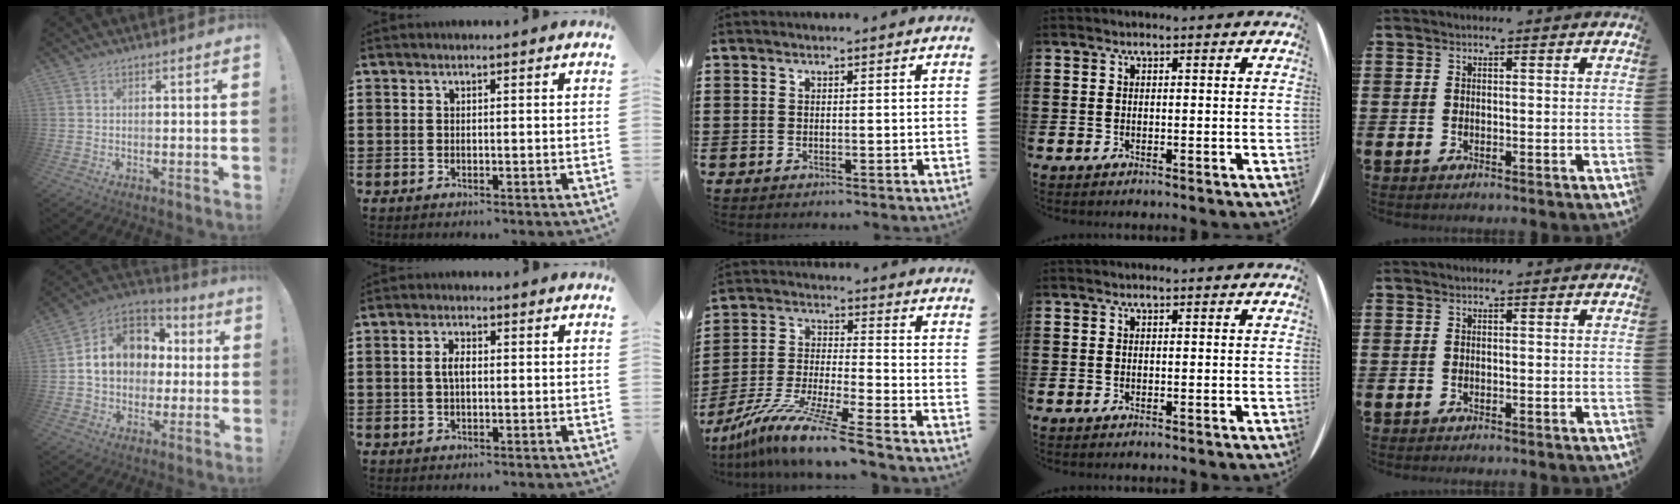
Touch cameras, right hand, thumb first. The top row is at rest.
{"thumb": {"total": 14.0, "force": [2.0, 11.6, 7.6], "torque": [-0.107, 0.000, 0.046]}, "index": {"total": 2.7, "force": [0.1, 1.2, 2.4], "torque": [-0.048, 0.004, 0.000]}, "middle": {"total": 10.9, "force": [-9.3, -1.0, 5.6], "torque": [-0.110, -0.002, -0.188]}}